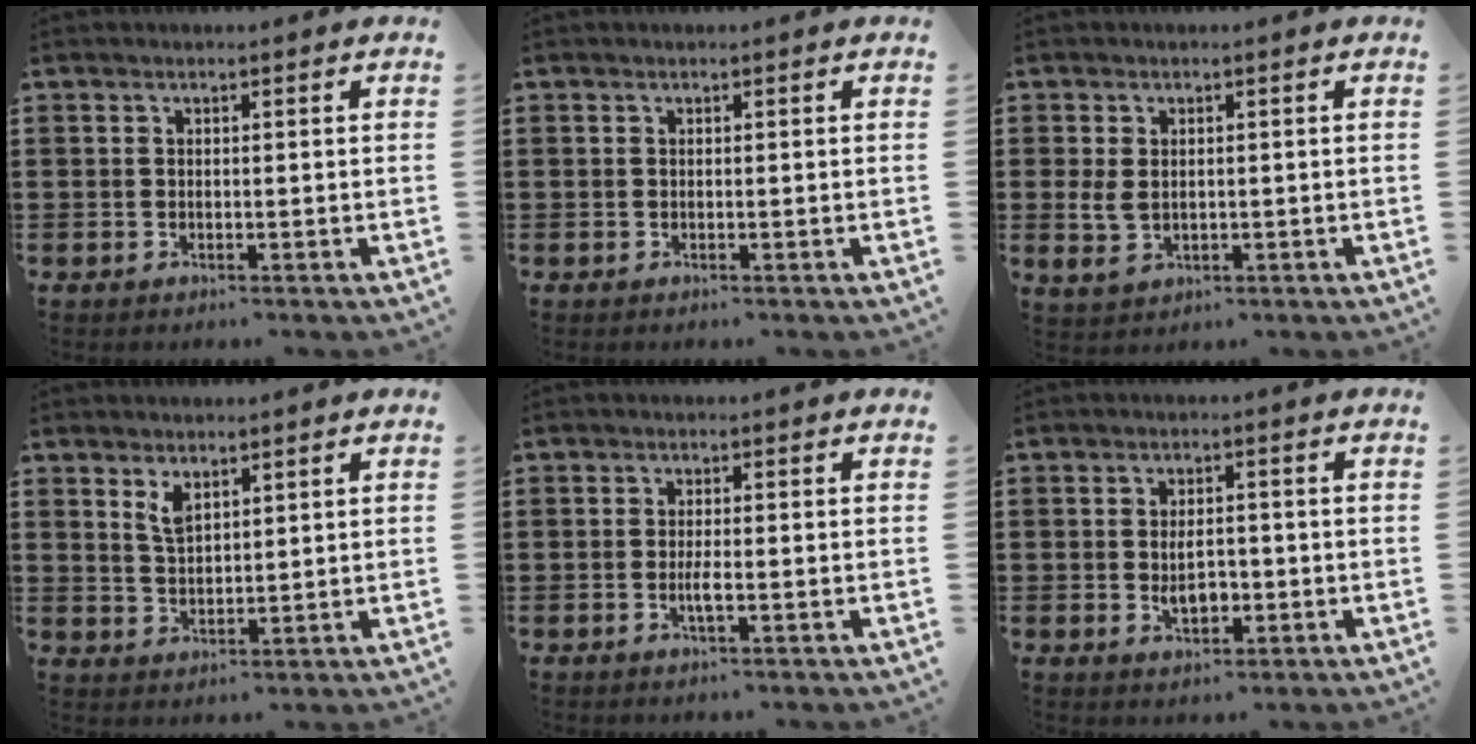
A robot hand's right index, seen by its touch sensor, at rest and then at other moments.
{"total": 0.0}
{"total": 3.0, "force": [0.2, 2.0, 2.2], "torque": [-0.062, 0.001, -0.001]}
{"total": 3.2, "force": [2.1, 1.4, 1.9], "torque": [-0.044, 0.003, 0.038]}
{"total": 2.2, "force": [-0.6, 0.2, 2.1], "torque": [-0.052, -0.006, -0.015]}
{"total": 4.2, "force": [-0.7, 2.1, 3.6], "torque": [-0.066, -0.002, -0.016]}